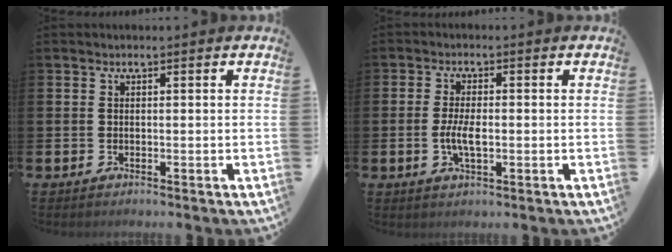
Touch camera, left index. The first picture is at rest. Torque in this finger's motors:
{"motor_torque": [0.68, 0.00, 0.15, 0.15]}